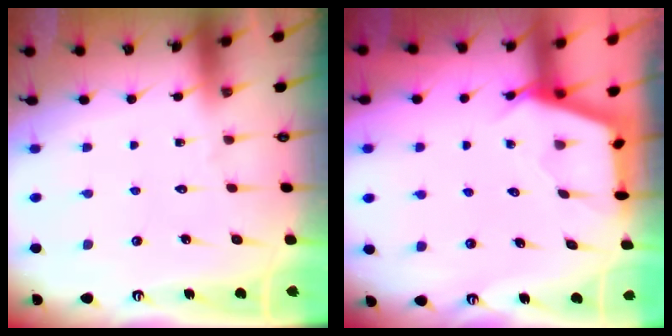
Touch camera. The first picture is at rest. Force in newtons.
{"total": 2.8, "press": 2.8, "slide": 0.4}